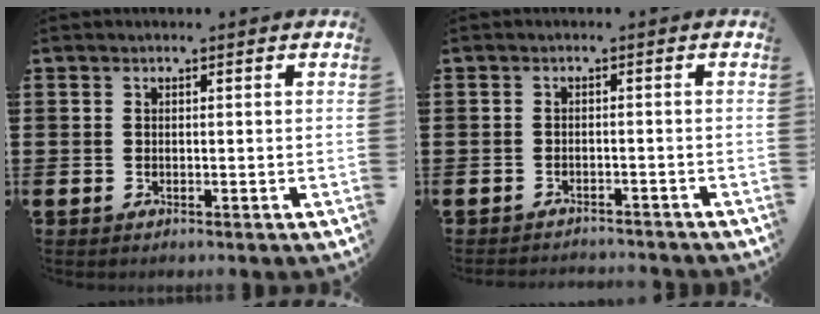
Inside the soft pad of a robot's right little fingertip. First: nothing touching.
{"total": 1.4, "force": [-1.4, -0.1, -0.1], "torque": [-0.001, 0.003, -0.030]}